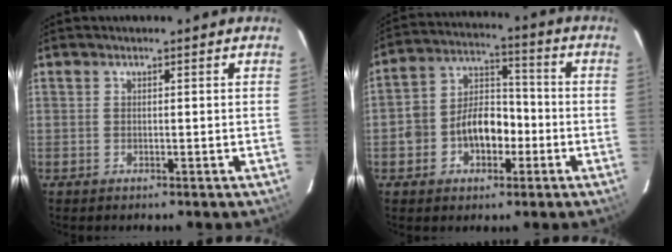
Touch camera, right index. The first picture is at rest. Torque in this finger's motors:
{"motor_torque": [0.35, 0.04, 0.27, 0.12]}